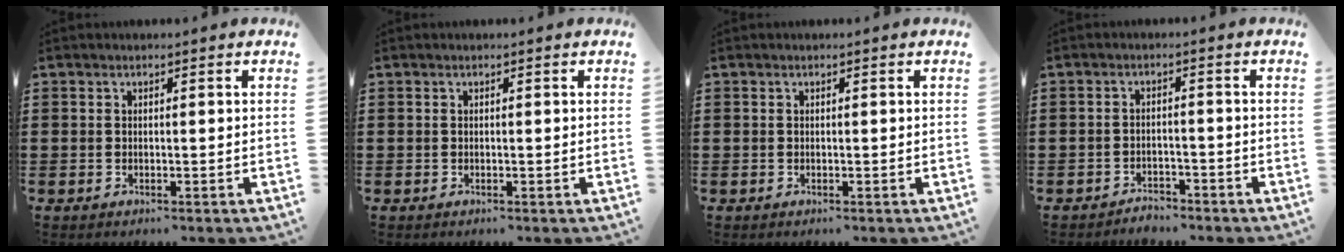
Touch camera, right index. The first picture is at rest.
{"total": 0.0}
{"total": 0.0}
{"total": 2.4, "force": [-2.4, 0.4, 0.1], "torque": [-0.009, 0.002, -0.051]}